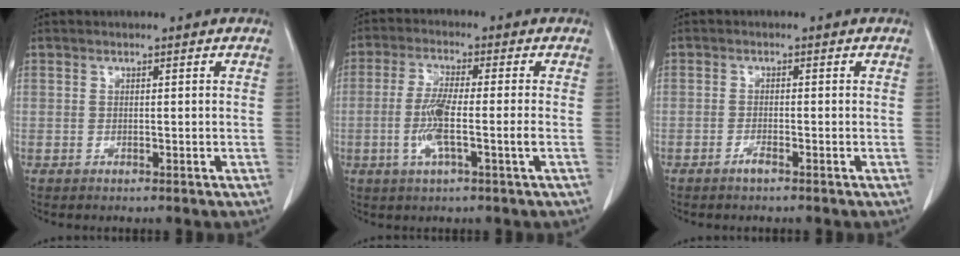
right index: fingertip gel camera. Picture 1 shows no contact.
{"total": 6.9, "force": [-1.6, 0.2, 6.8], "torque": [-0.136, -0.003, -0.033]}
{"total": 1.2, "force": [-1.0, 0.1, 0.8], "torque": [-0.017, 0.001, -0.016]}